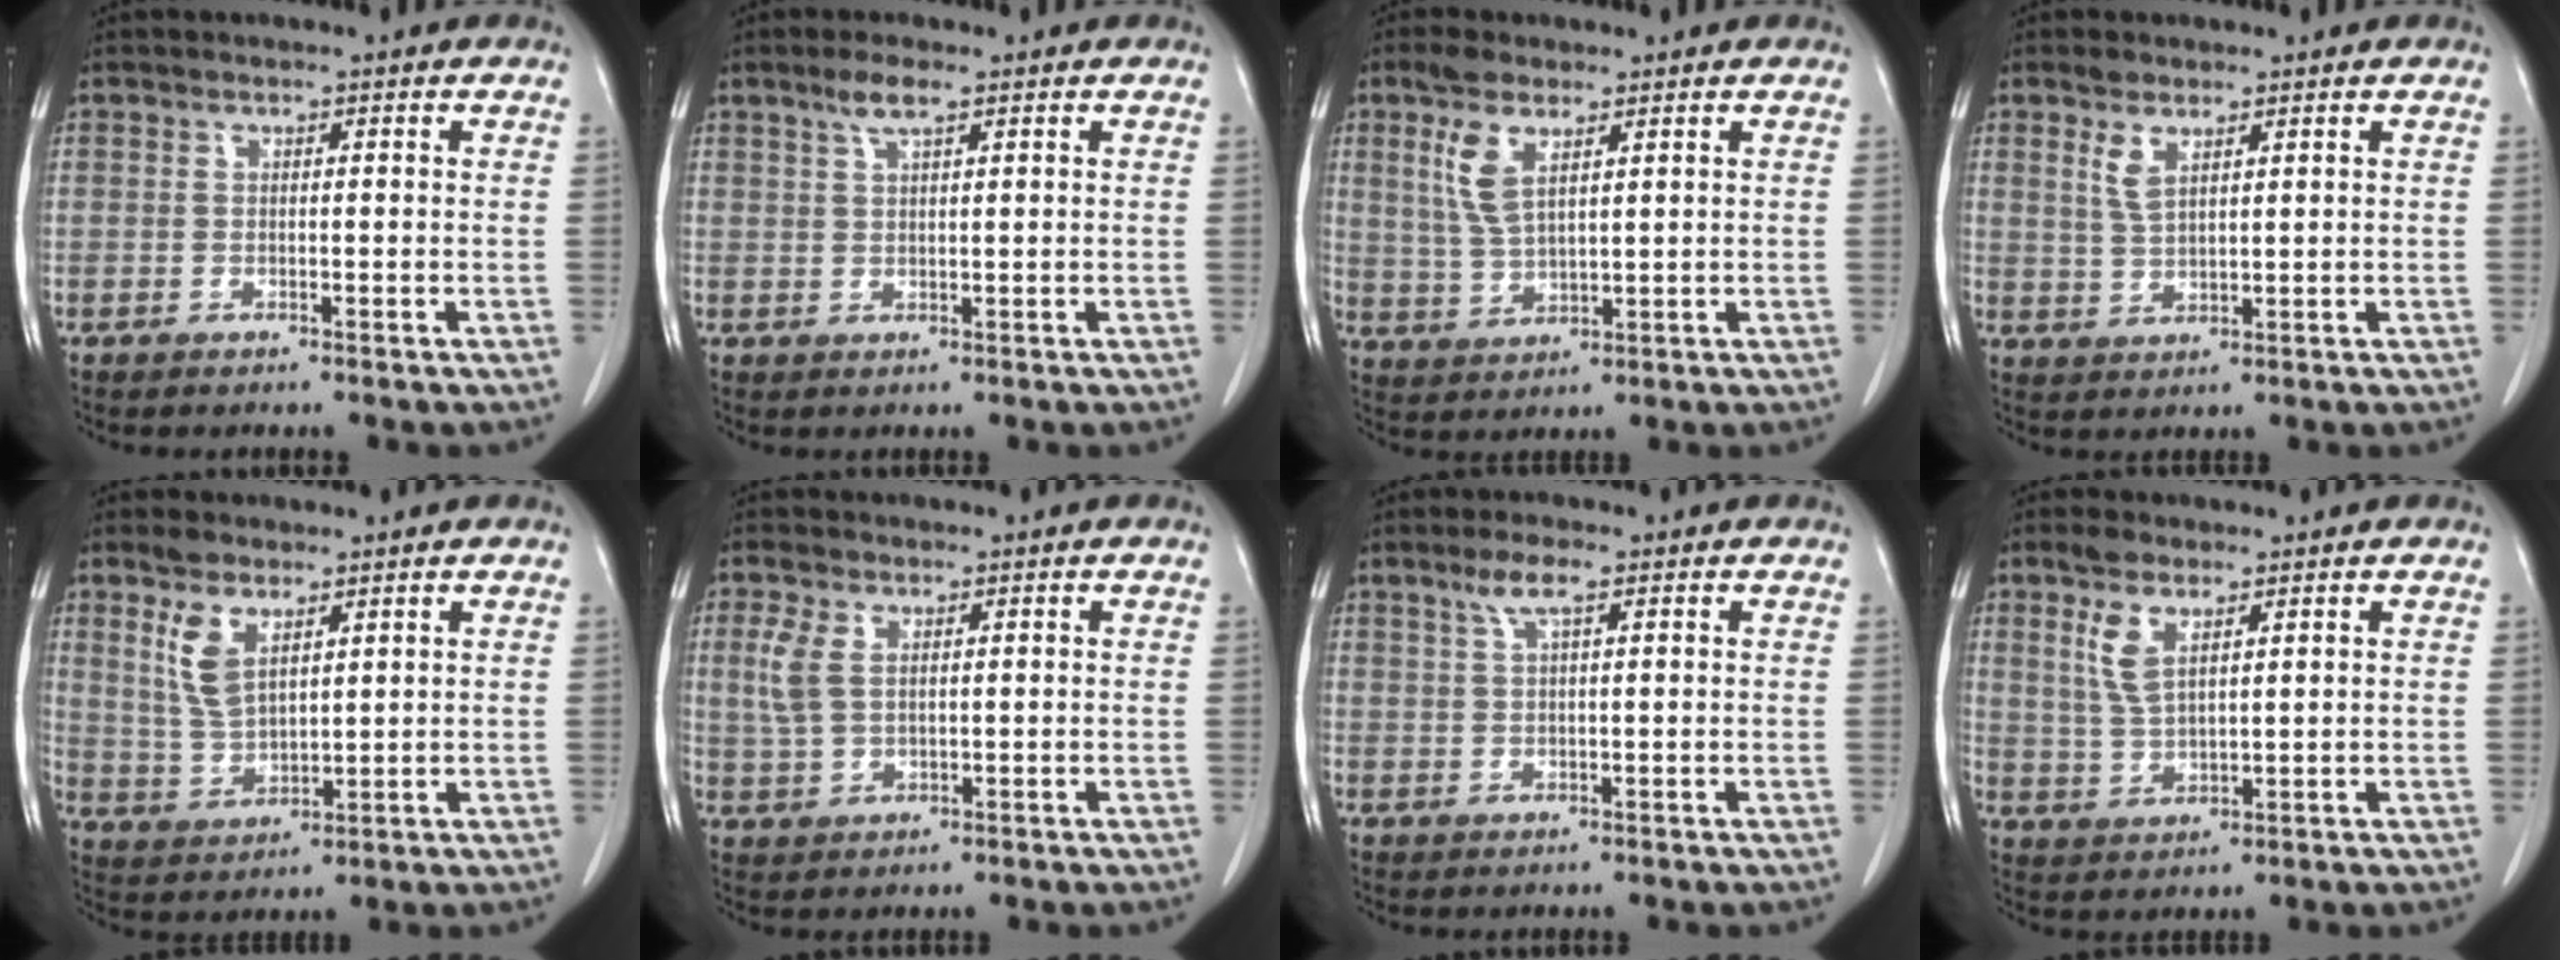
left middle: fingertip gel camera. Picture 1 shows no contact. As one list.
[{"total": 2.9, "force": [1.9, 0.3, 2.2], "torque": [-0.050, 0.004, 0.039]}, {"total": 6.4, "force": [3.2, 2.0, 5.1], "torque": [-0.119, 0.005, 0.070]}, {"total": 3.5, "force": [2.0, 1.2, 2.5], "torque": [-0.061, 0.001, 0.047]}, {"total": 6.3, "force": [3.5, 2.6, 4.5], "torque": [-0.102, 0.000, 0.078]}, {"total": 4.2, "force": [1.4, 2.2, 3.3], "torque": [-0.091, 0.002, 0.033]}, {"total": 3.2, "force": [1.9, 0.4, 2.6], "torque": [-0.058, 0.007, 0.038]}, {"total": 5.5, "force": [2.9, 1.8, 4.3], "torque": [-0.101, 0.003, 0.064]}]